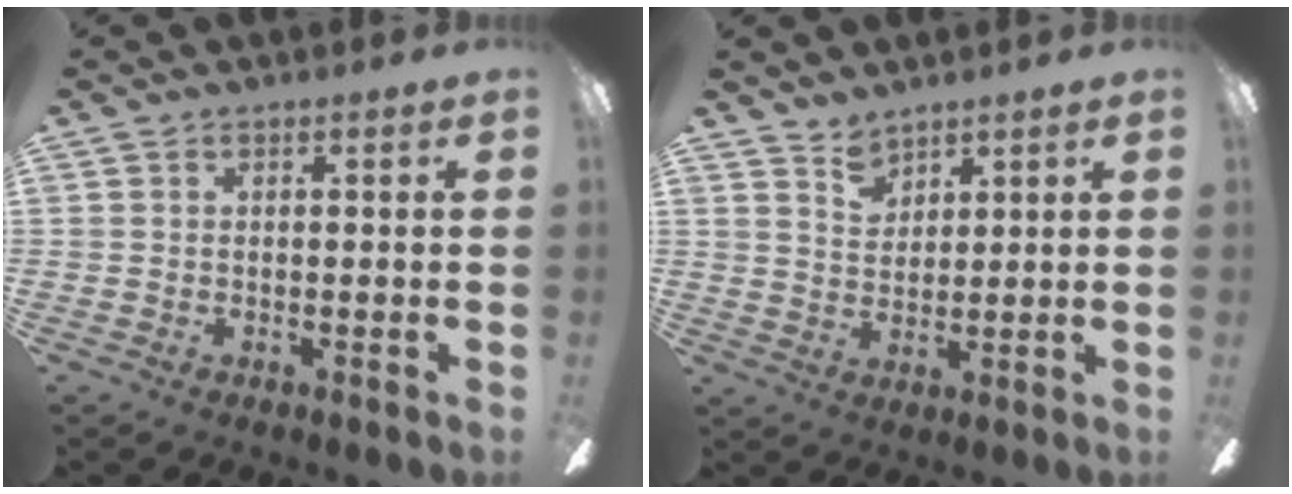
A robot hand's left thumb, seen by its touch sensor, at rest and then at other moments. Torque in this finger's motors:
{"motor_torque": [-0.04, -0.02, -0.50, 0.15, -0.02]}